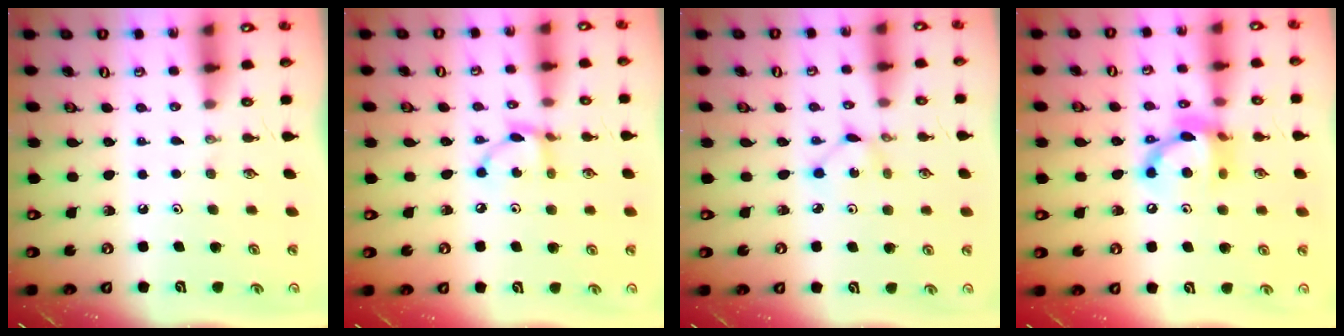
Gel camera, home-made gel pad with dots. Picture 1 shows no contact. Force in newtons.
{"total": 6.4, "press": 6.4, "slide": 0.2}
{"total": 2.5, "press": 2.5, "slide": 0.2}
{"total": 13.1, "press": 13.1, "slide": 0.8}